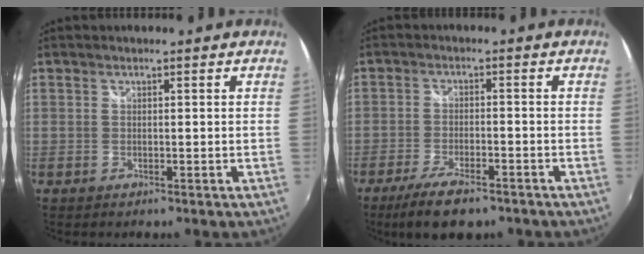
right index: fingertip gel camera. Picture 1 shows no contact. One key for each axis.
{"total": 9.3, "fx": -6.8, "fy": 2.9, "fz": 5.6, "tx": -0.134, "ty": -0.020, "tz": -0.117}